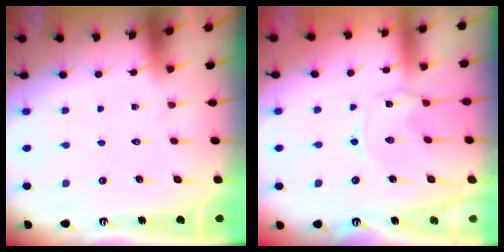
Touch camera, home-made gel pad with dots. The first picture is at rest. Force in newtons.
{"total": 0.8, "press": 0.8, "slide": 0.1}